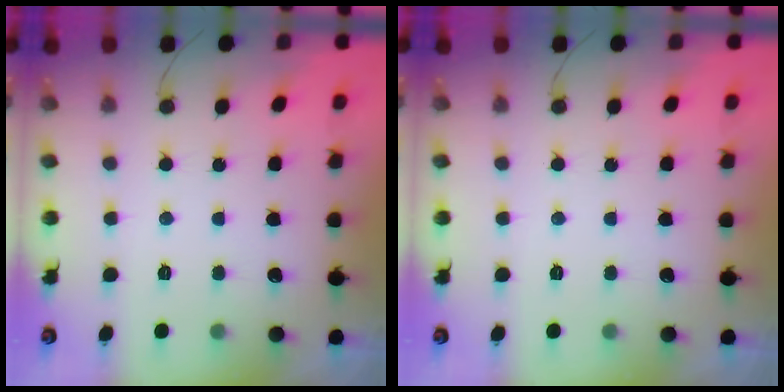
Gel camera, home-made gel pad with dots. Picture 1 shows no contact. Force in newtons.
{"total": 0.0}